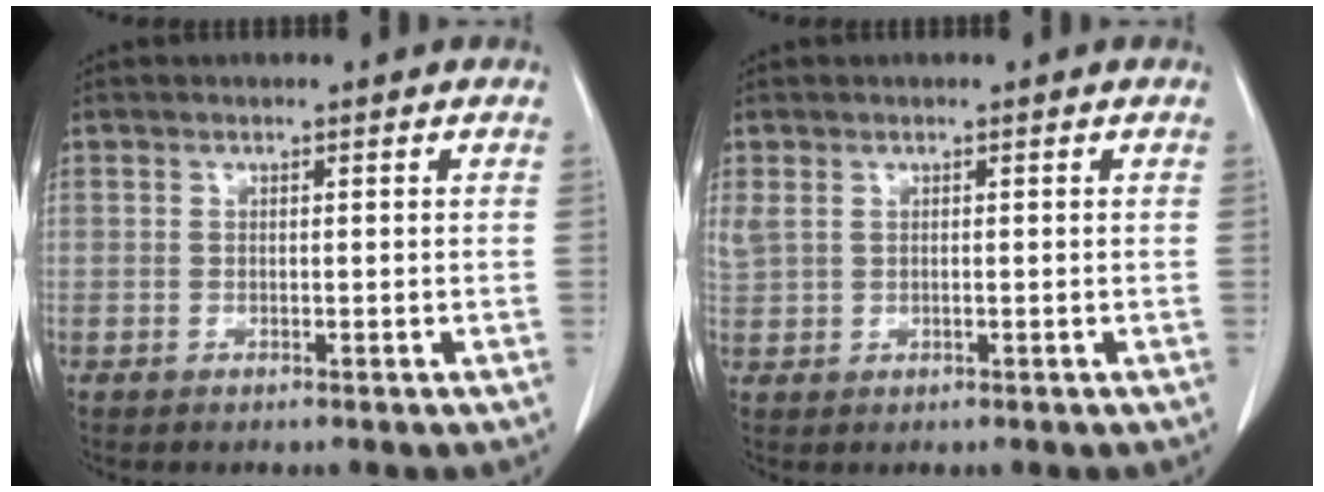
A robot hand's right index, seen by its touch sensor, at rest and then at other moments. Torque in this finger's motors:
{"motor_torque": [0.50, 0.49, 0.05, 0.07]}